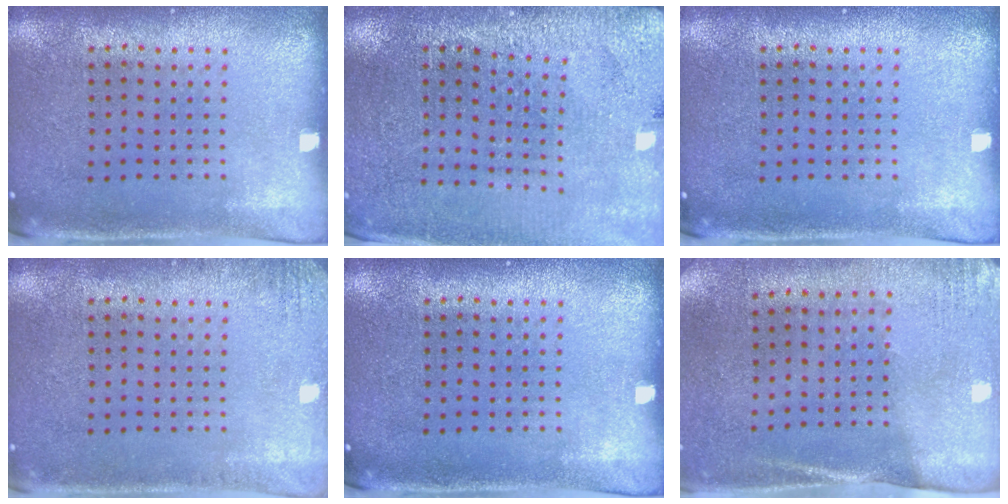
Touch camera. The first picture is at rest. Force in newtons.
{"total": 2.8, "press": 2.8, "slide": 0.1}
{"total": 0.0}
{"total": 1.5, "press": 1.5, "slide": 0.2}
{"total": 0.0}
{"total": 2.6, "press": 2.3, "slide": 1.3}